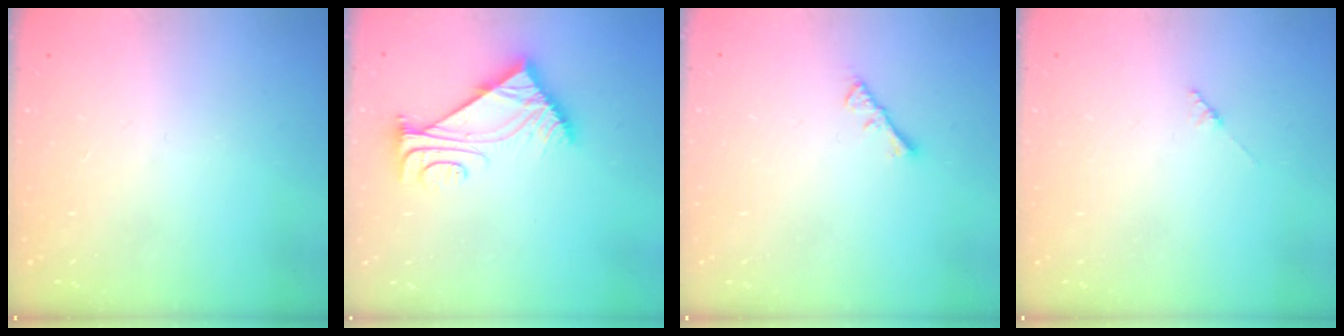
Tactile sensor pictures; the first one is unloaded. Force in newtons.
{"total": 7.8, "press": 7.7, "slide": 1.0}
{"total": 2.3, "press": 2.2, "slide": 0.4}
{"total": 1.8, "press": 1.7, "slide": 0.3}